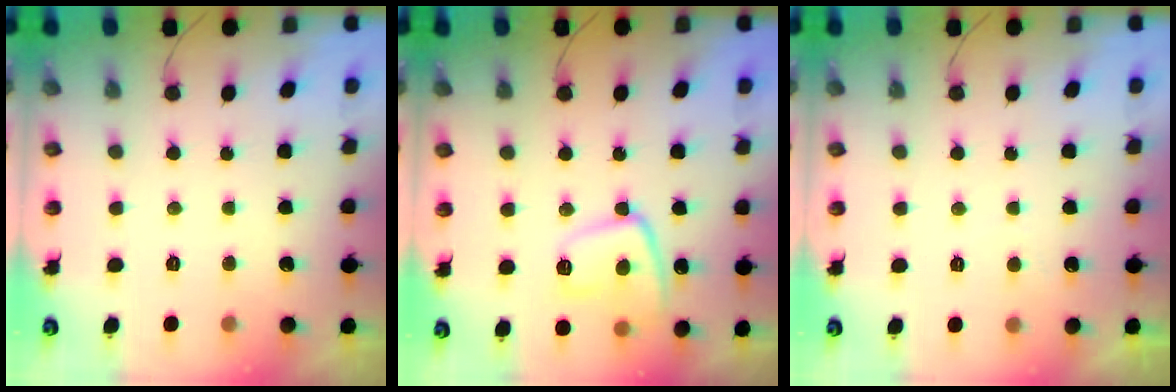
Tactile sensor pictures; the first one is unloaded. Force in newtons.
{"total": 11.5, "press": 11.5, "slide": 1.1}
{"total": 0.5, "press": 0.1, "slide": 0.5}